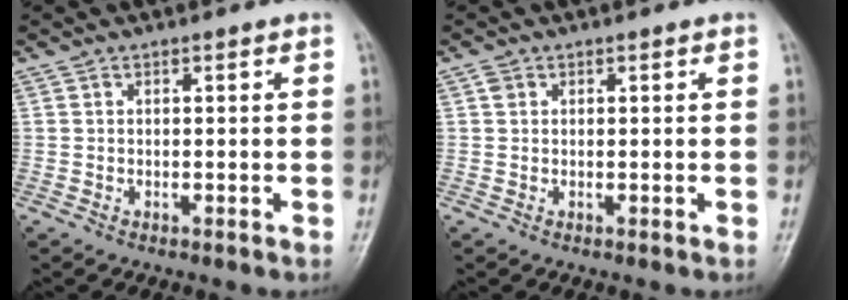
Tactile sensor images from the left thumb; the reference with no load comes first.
{"total": 1.1, "force": [0.4, 0.9, 0.4], "torque": [-0.003, 0.001, 0.005]}